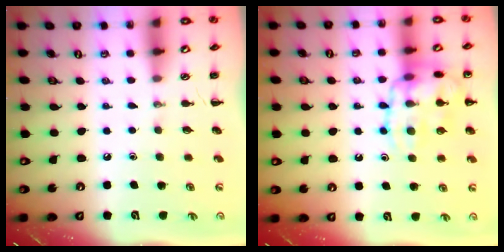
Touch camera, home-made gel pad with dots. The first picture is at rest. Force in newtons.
{"total": 16.0, "press": 15.9, "slide": 1.3}